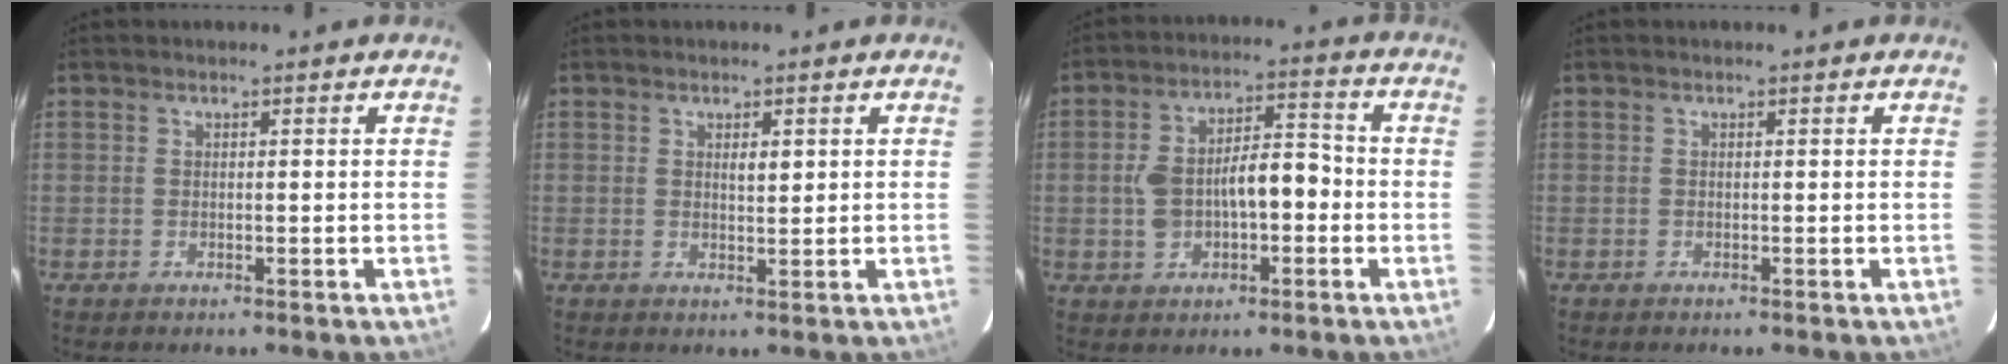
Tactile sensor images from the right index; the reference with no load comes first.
{"total": 1.7, "force": [0.7, 0.5, 1.4], "torque": [-0.024, -0.001, 0.012]}
{"total": 9.7, "force": [-1.3, 4.4, 8.6], "torque": [-0.163, 0.032, -0.016]}
{"total": 0.0}